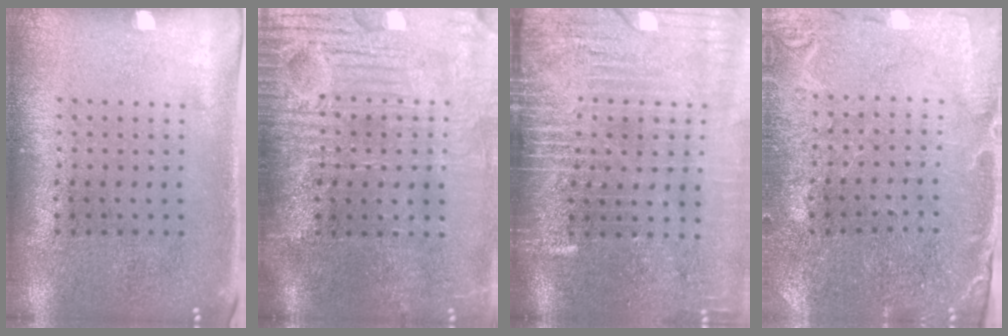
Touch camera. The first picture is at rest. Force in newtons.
{"total": 4.6, "press": 4.0, "slide": 2.2}
{"total": 4.3, "press": 3.6, "slide": 2.3}
{"total": 0.5, "press": 0.5, "slide": 0.2}